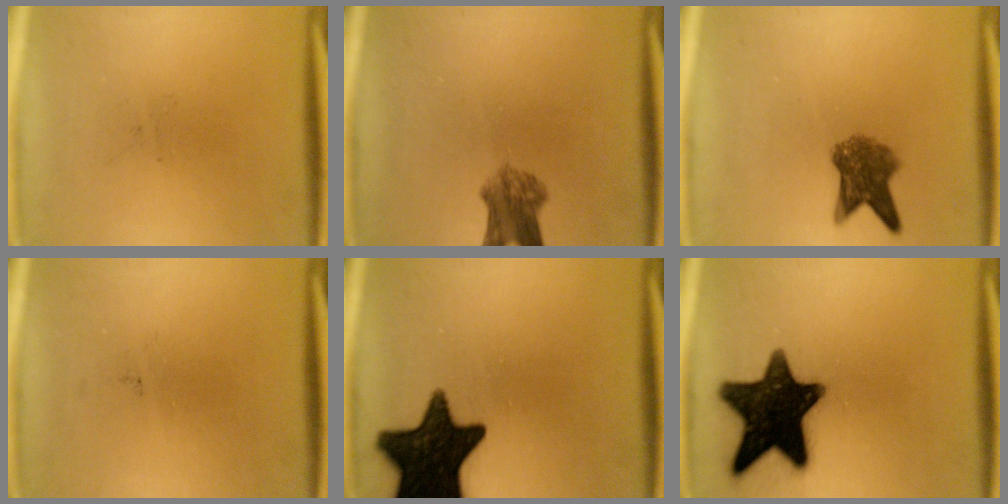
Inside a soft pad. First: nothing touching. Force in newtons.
{"total": 5.0}
{"total": 5.7}
{"total": 0.0}
{"total": 16.5}
{"total": 16.4}